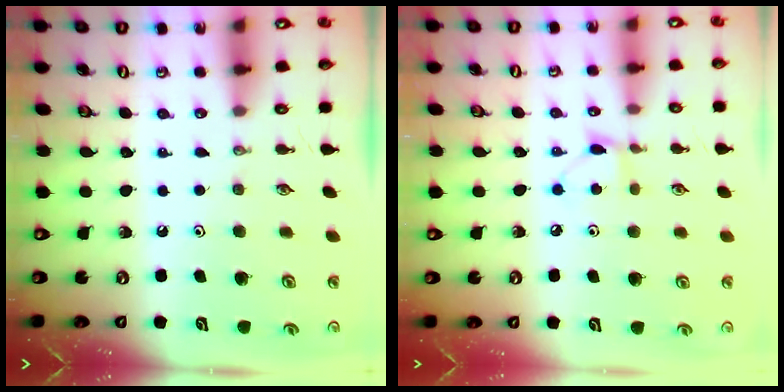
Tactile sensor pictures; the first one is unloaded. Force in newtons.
{"total": 5.5, "press": 5.4, "slide": 0.8}